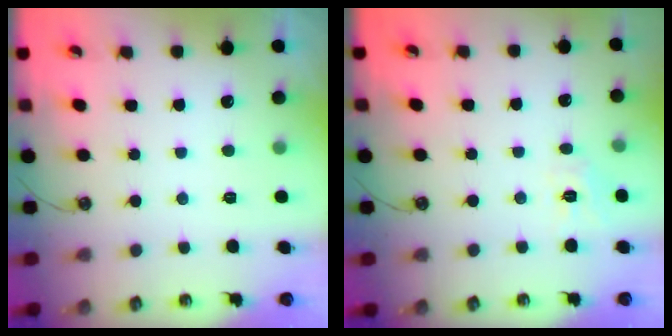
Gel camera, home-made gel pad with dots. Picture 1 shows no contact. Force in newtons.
{"total": 5.3, "press": 5.2, "slide": 0.7}